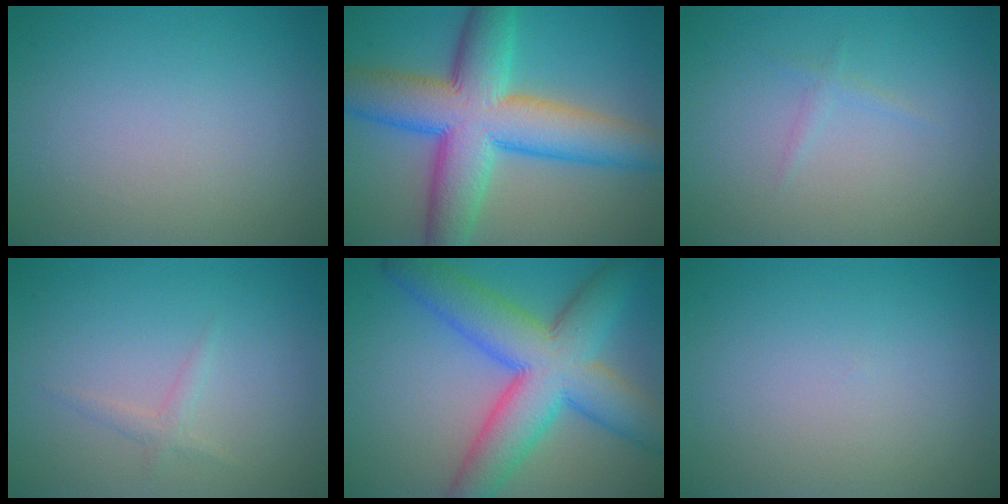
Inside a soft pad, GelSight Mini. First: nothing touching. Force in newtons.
{"total": 12.0, "press": 12.0, "slide": 0.3}
{"total": 0.8, "press": 0.8, "slide": 0.0}
{"total": 1.1, "press": 1.1, "slide": 0.0}
{"total": 10.8, "press": 10.8, "slide": 0.2}
{"total": 0.0}